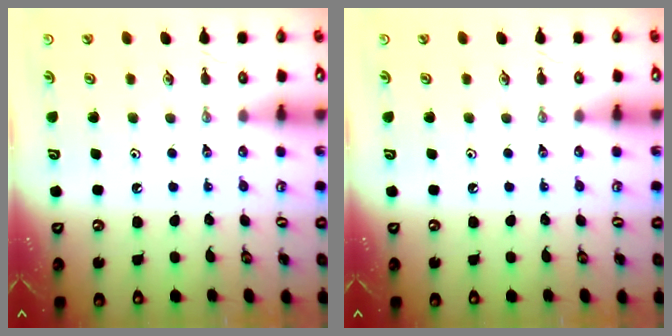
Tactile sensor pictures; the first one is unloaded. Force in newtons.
{"total": 0.0}